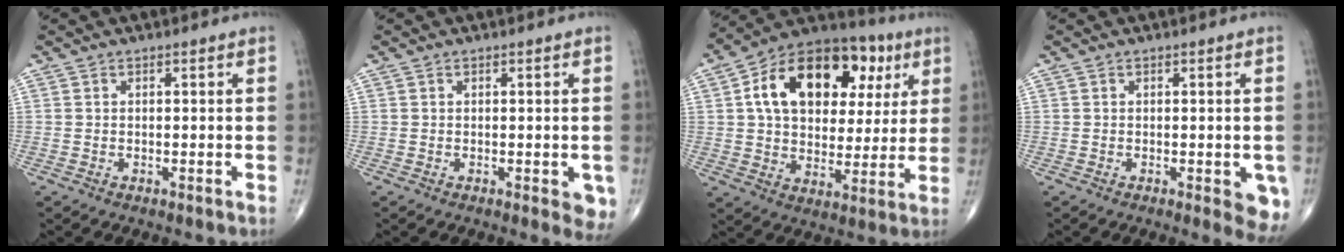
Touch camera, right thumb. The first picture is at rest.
{"total": 4.3, "force": [-0.9, 1.8, 3.7], "torque": [-0.022, -0.005, -0.011]}
{"total": 23.0, "force": [7.2, 14.6, 16.2], "torque": [-0.220, 0.013, 0.107]}
{"total": 5.6, "force": [-1.7, 2.1, 5.0], "torque": [-0.037, -0.008, -0.019]}